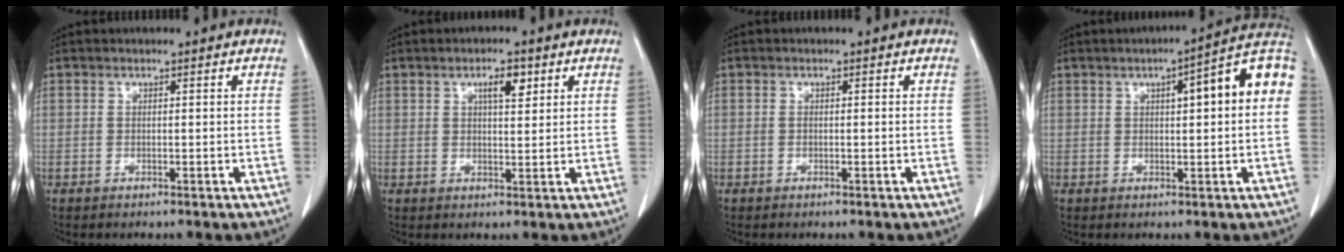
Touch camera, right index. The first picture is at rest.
{"total": 3.8, "force": [1.8, 1.1, 3.1], "torque": [-0.051, 0.001, 0.030]}
{"total": 0.7, "force": [-0.1, 0.2, 0.7], "torque": [-0.015, -0.001, 0.001]}
{"total": 10.4, "force": [2.1, 1.5, 10.1], "torque": [-0.136, 0.031, 0.021]}